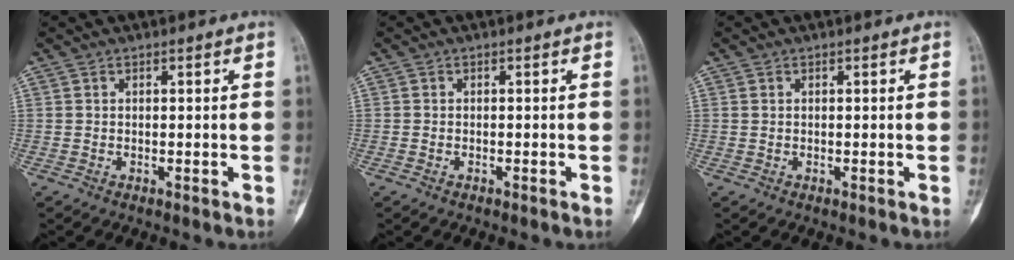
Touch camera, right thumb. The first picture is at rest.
{"total": 0.0}
{"total": 0.0}